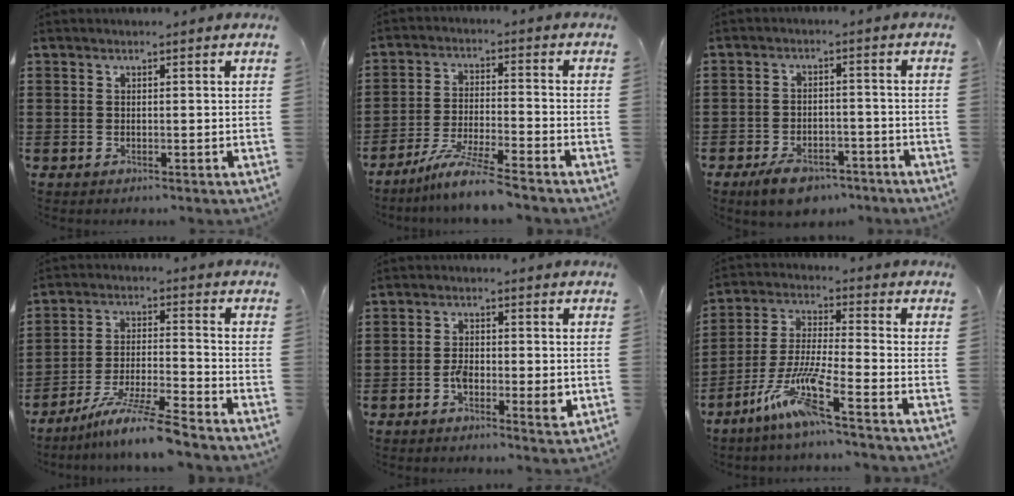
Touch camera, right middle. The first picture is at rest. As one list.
[{"total": 7.2, "force": [-6.2, -0.4, 3.7], "torque": [-0.085, -0.019, -0.119]}, {"total": 4.9, "force": [-4.2, 1.8, 1.6], "torque": [-0.032, 0.009, -0.080]}, {"total": 9.1, "force": [-7.7, -0.4, 4.8], "torque": [-0.098, -0.008, -0.150]}, {"total": 4.4, "force": [-1.4, 1.8, 3.8], "torque": [-0.062, 0.002, -0.028]}, {"total": 9.1, "force": [-6.1, 0.5, 6.7], "torque": [-0.148, -0.013, -0.122]}]